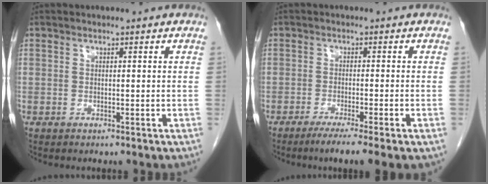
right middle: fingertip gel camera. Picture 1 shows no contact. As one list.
[{"total": 7.5, "force": [-5.1, 0.3, 5.5], "torque": [-0.074, -0.017, -0.073]}]